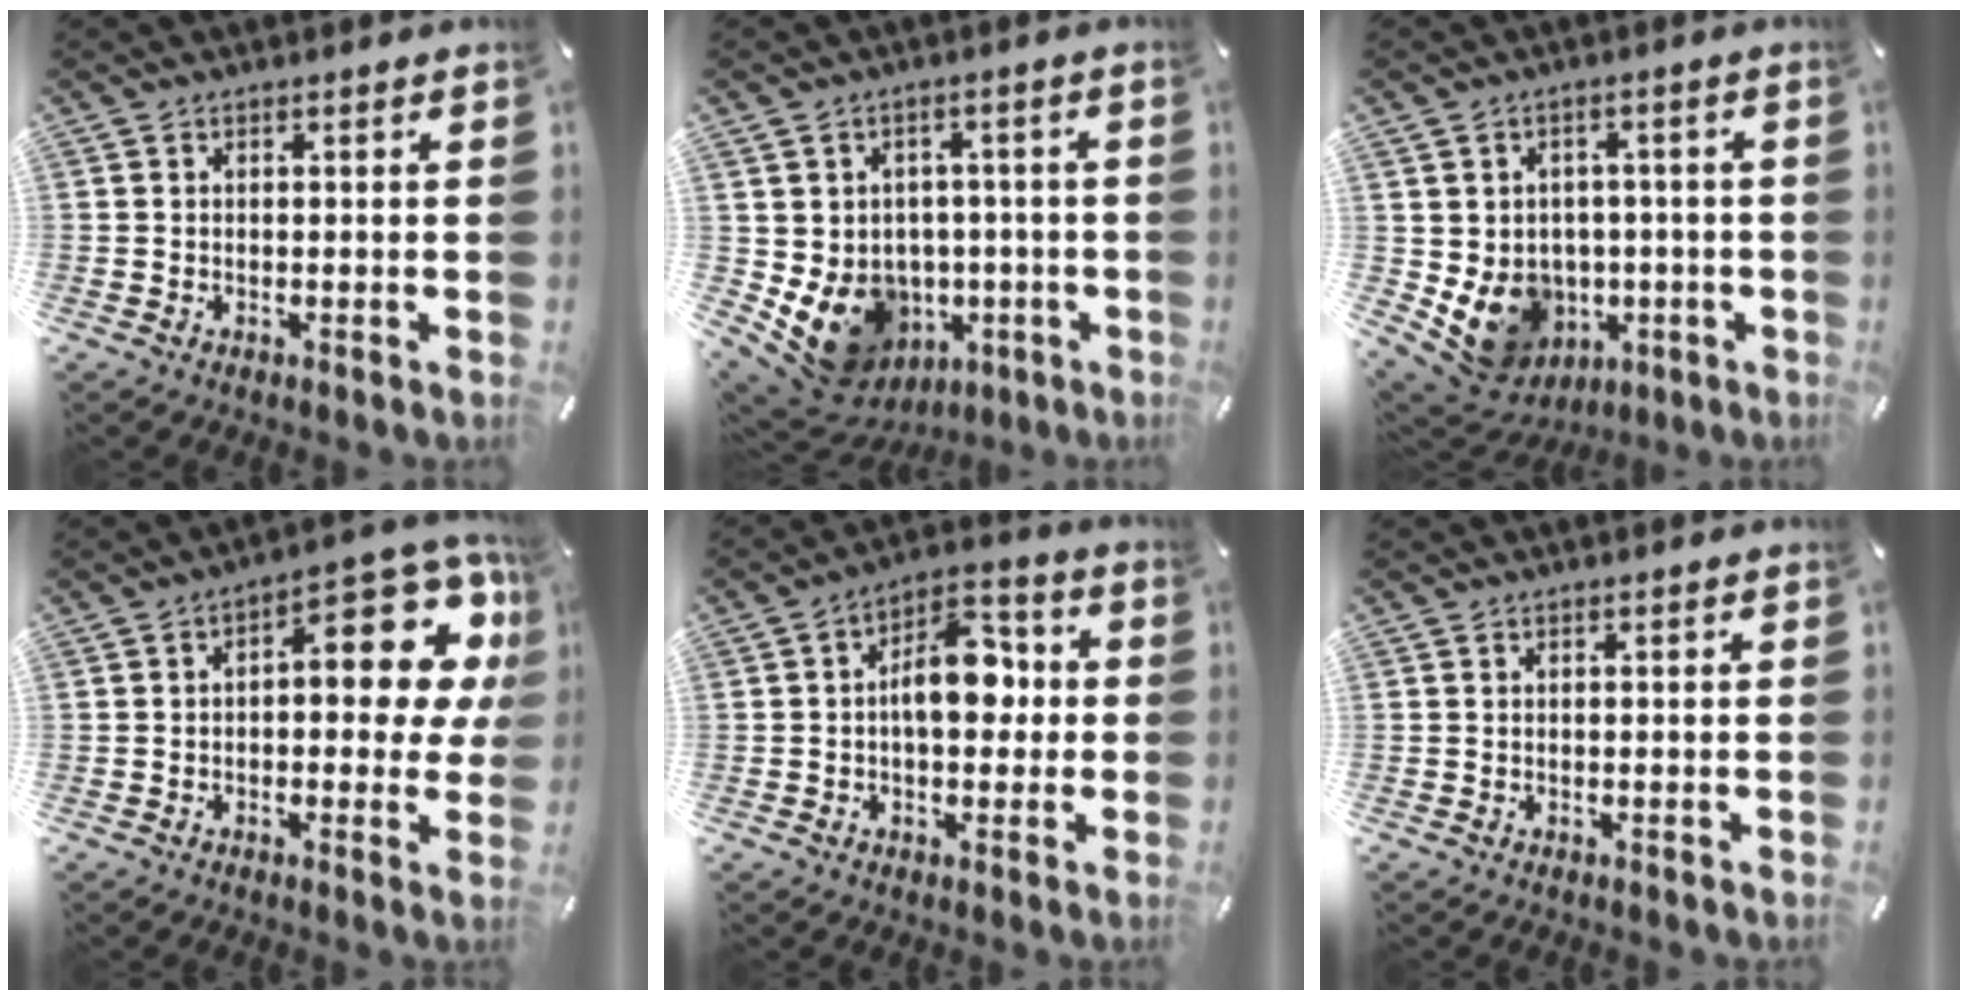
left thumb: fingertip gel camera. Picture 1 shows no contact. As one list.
[{"total": 10.8, "force": [-2.8, 9.5, 4.3], "torque": [-0.083, -0.006, -0.036]}, {"total": 10.2, "force": [-1.8, 9.4, 3.6], "torque": [-0.068, -0.004, -0.021]}, {"total": 14.8, "force": [4.6, 6.8, 12.3], "torque": [-0.142, -0.046, 0.068]}, {"total": 11.6, "force": [0.1, 6.8, 9.3], "torque": [-0.123, 0.002, -0.003]}, {"total": 0.0}]